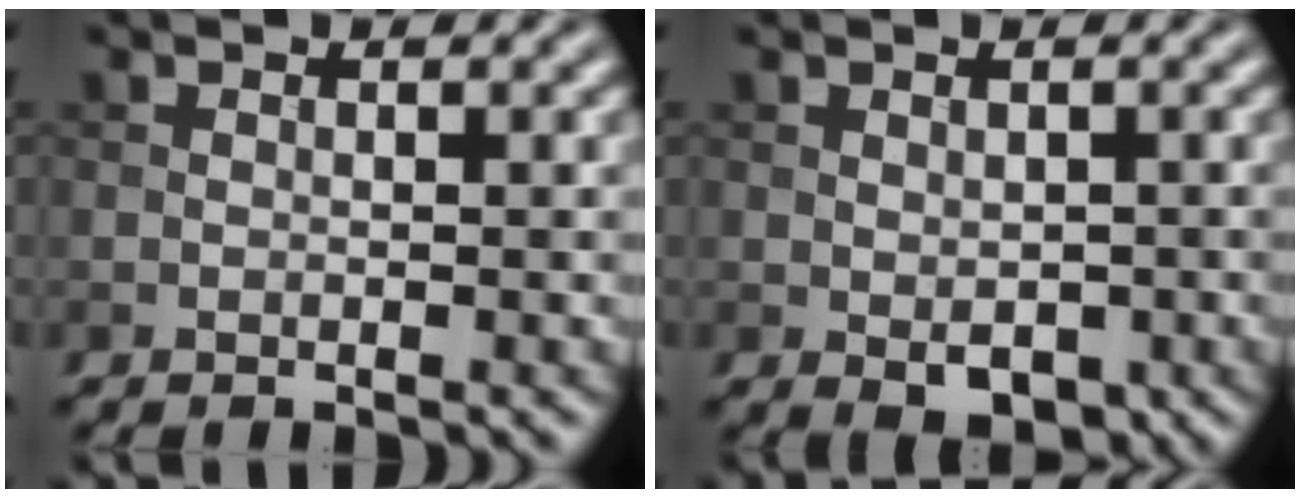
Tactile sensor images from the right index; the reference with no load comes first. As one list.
[{"total": 2.7, "force": [-0.8, 1.6, 2.0], "torque": [-0.030, -0.010, -0.005]}]